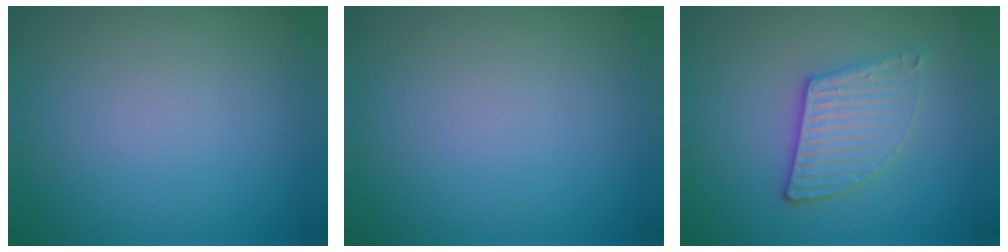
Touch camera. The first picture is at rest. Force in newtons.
{"total": 0.0}
{"total": 3.6, "press": 3.1, "slide": 1.8}